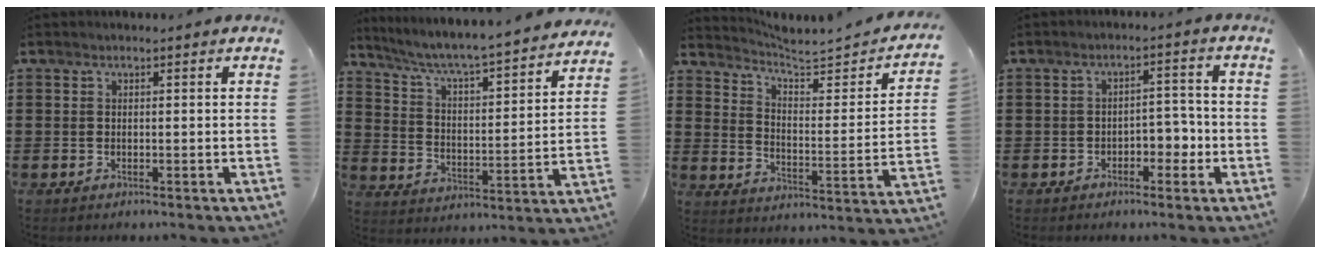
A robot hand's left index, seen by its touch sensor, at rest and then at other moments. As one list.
[{"total": 5.1, "force": [4.6, -0.3, 2.2], "torque": [-0.064, -0.044, 0.068]}, {"total": 3.9, "force": [3.5, 0.2, 1.7], "torque": [-0.055, -0.030, 0.049]}, {"total": 4.0, "force": [-2.1, 2.3, 2.5], "torque": [-0.038, 0.006, -0.046]}]